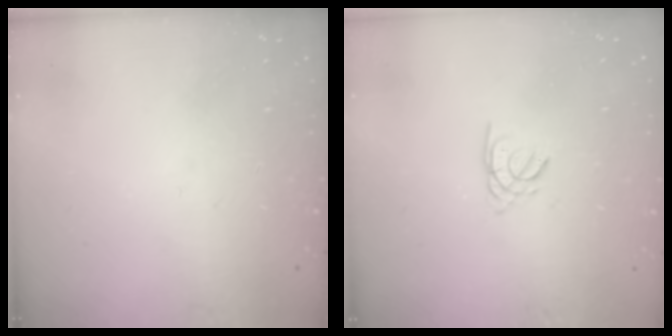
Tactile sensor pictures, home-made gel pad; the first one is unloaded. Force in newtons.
{"total": 1.6, "press": 1.5, "slide": 0.4}